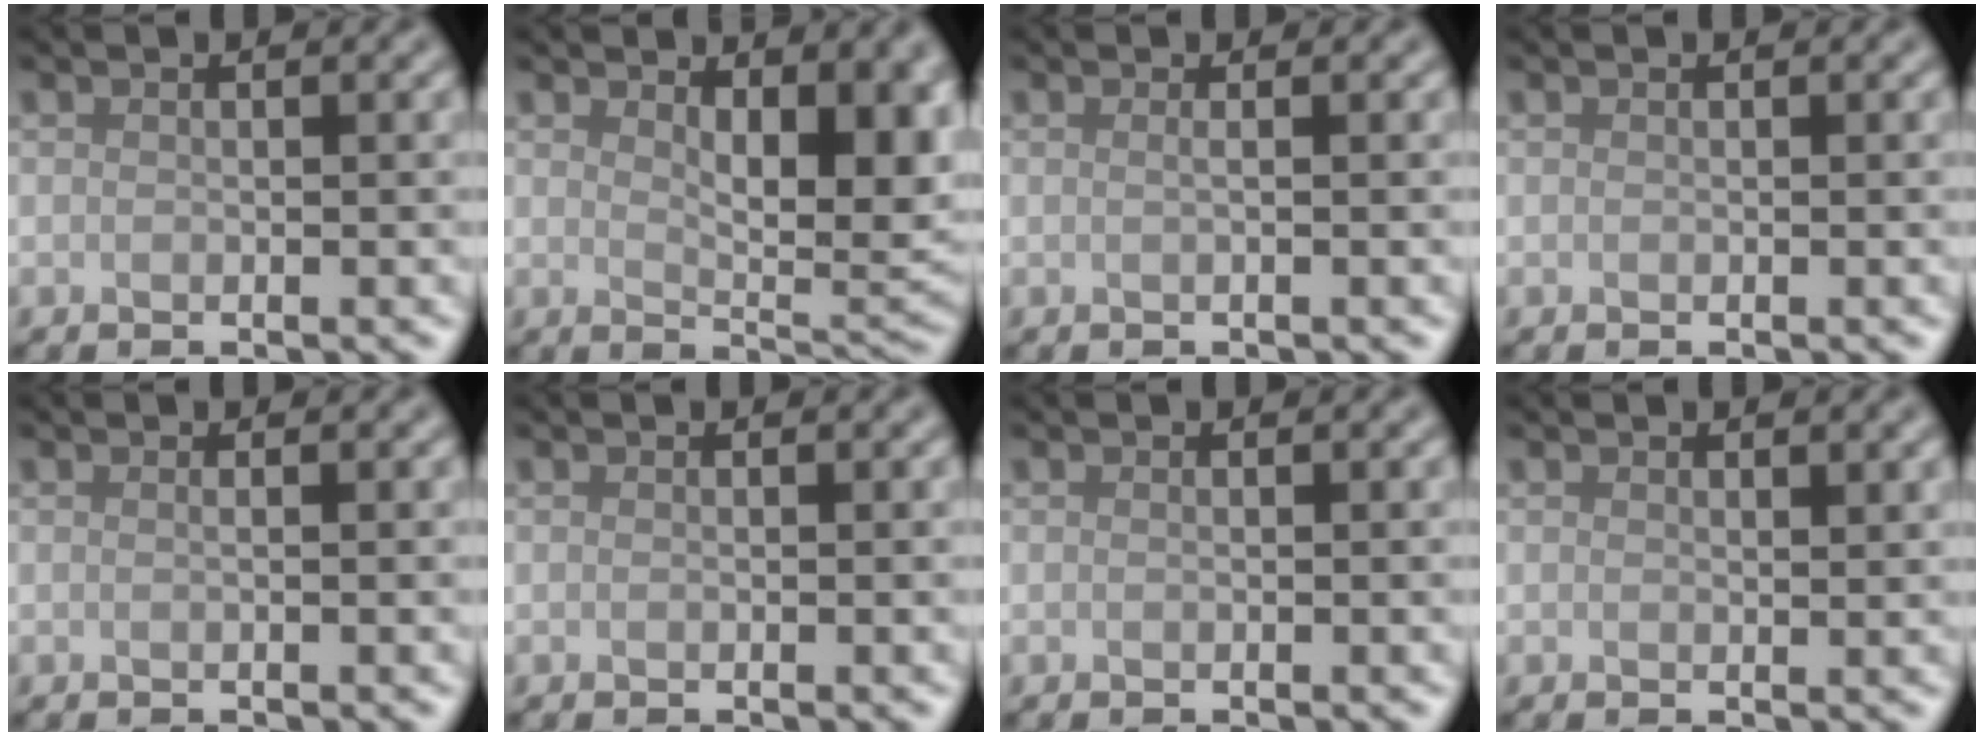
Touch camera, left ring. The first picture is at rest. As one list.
[{"total": 7.8, "force": [2.0, 3.5, 6.7], "torque": [-0.097, -0.008, 0.039]}, {"total": 1.0, "force": [0.1, 0.4, 0.9], "torque": [-0.010, -0.002, -0.008]}, {"total": 0.0}, {"total": 0.6, "force": [0.1, 0.2, 0.5], "torque": [-0.005, -0.001, -0.004]}, {"total": 0.0}, {"total": 0.0}, {"total": 0.6, "force": [0.5, 0.1, 0.3], "torque": [-0.002, -0.002, 0.009]}]